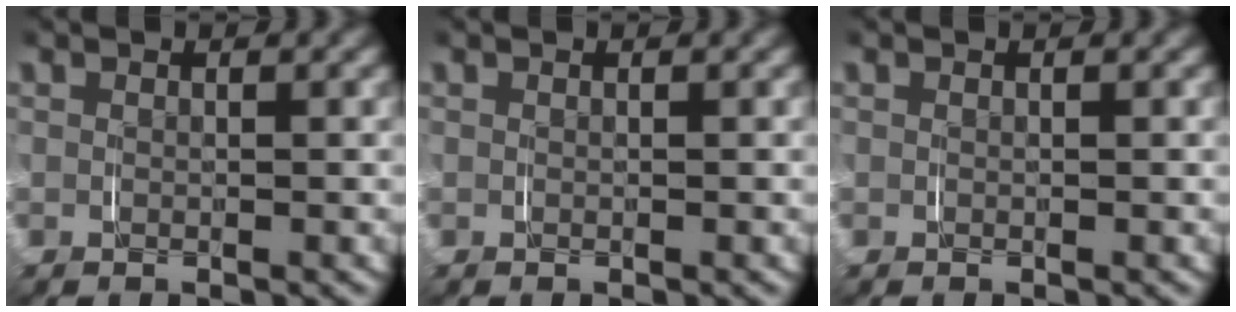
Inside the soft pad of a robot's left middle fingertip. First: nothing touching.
{"total": 0.0}
{"total": 0.0}